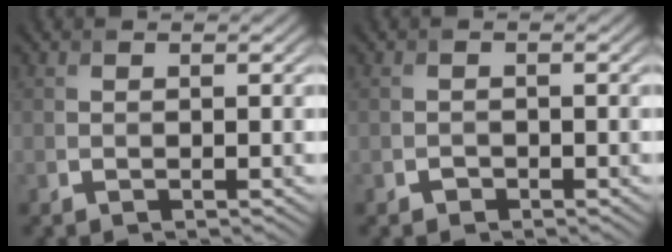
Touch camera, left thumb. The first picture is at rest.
{"total": 0.8, "force": [-0.6, 0.5, 0.1], "torque": [-0.001, -0.002, -0.011]}